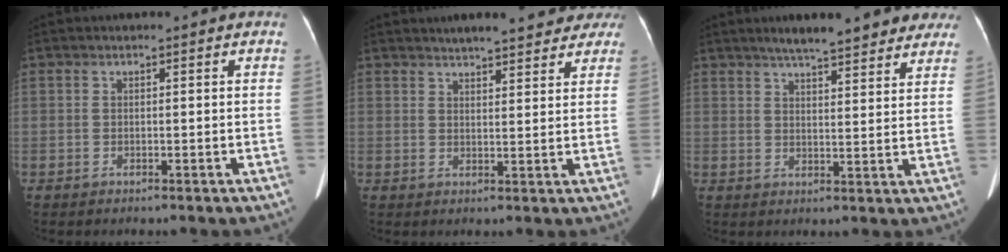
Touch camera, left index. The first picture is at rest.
{"total": 13.3, "force": [11.4, 3.5, 5.8], "torque": [-0.058, 0.020, 0.135]}
{"total": 14.0, "force": [11.6, 2.7, 7.5], "torque": [-0.095, 0.018, 0.146]}